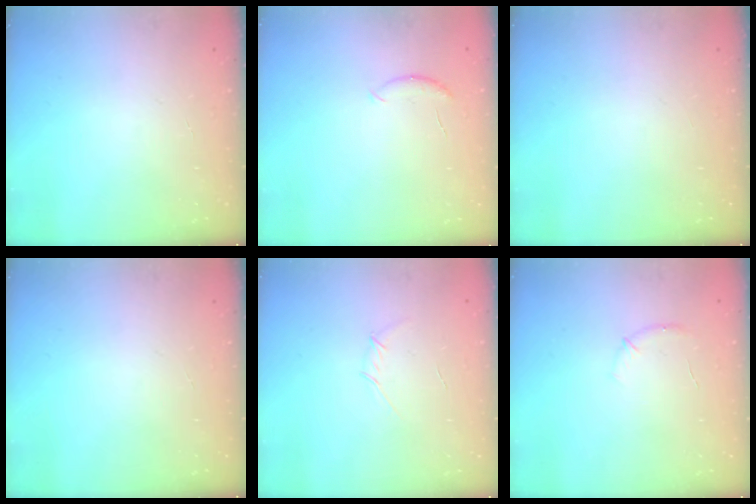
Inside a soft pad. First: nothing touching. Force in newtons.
{"total": 6.2, "press": 6.1, "slide": 0.9}
{"total": 0.0}
{"total": 0.0}
{"total": 3.5, "press": 3.4, "slide": 0.8}
{"total": 6.8, "press": 6.6, "slide": 1.8}